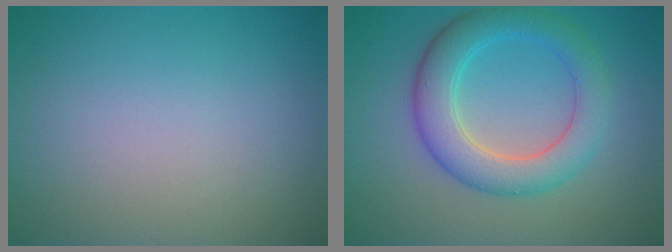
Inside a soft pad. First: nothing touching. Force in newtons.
{"total": 4.4, "press": 4.4, "slide": 0.0}